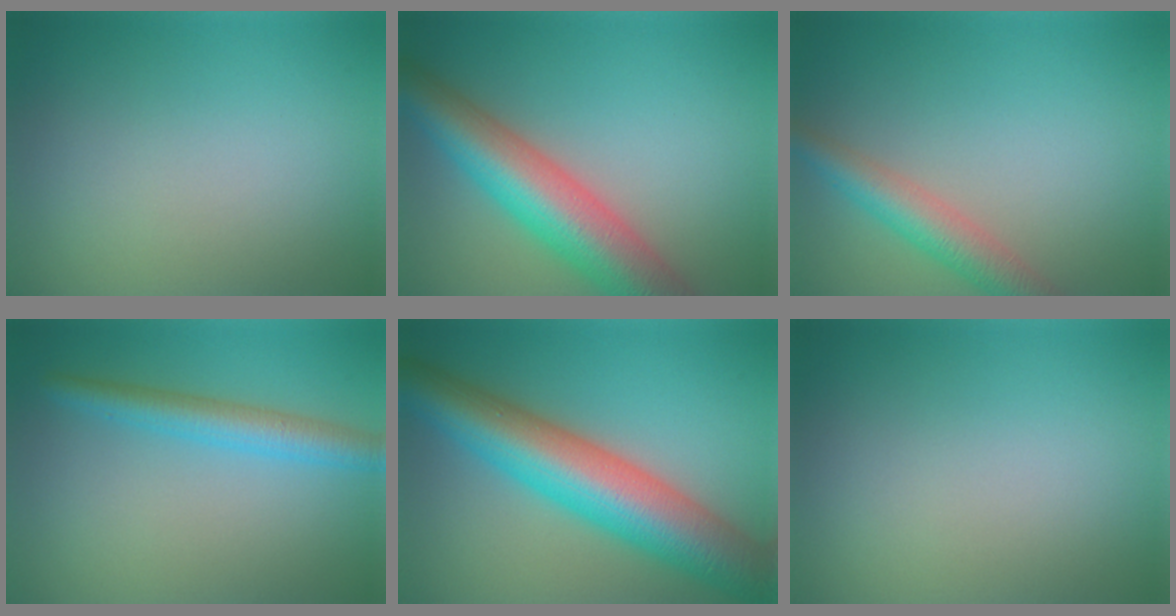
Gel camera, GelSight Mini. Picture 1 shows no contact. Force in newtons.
{"total": 9.4, "press": 9.4, "slide": 0.3}
{"total": 4.1, "press": 4.1, "slide": 0.1}
{"total": 3.6, "press": 3.6, "slide": 0.3}
{"total": 11.2, "press": 11.2, "slide": 0.2}
{"total": 0.0}